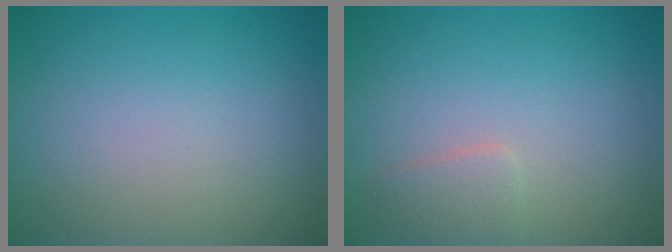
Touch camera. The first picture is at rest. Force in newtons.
{"total": 1.5, "press": 1.5, "slide": 0.1}